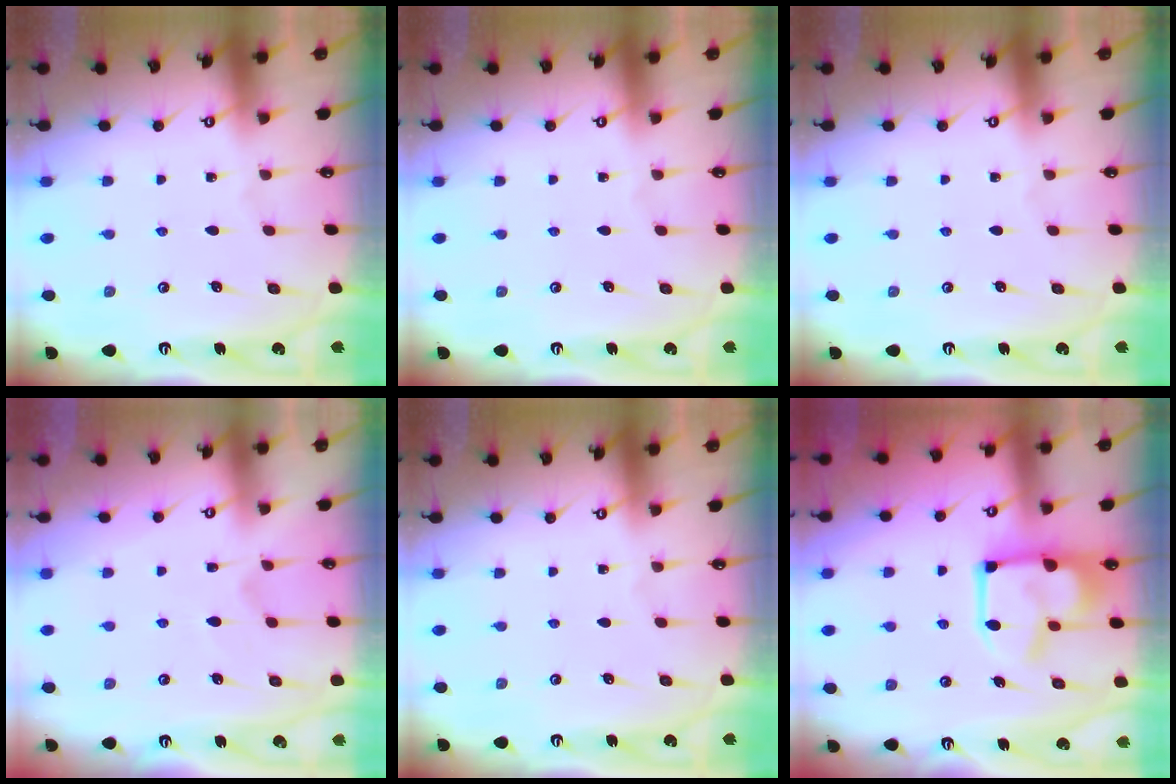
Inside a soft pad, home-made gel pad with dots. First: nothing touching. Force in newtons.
{"total": 0.0}
{"total": 0.0}
{"total": 2.7, "press": 2.5, "slide": 1.2}
{"total": 0.0}
{"total": 10.2, "press": 10.1, "slide": 1.4}